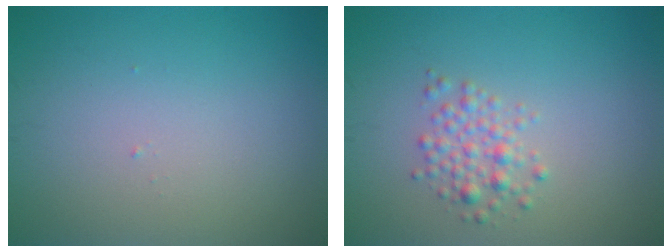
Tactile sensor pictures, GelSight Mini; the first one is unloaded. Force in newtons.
{"total": 2.1, "press": 2.1, "slide": 0.2}